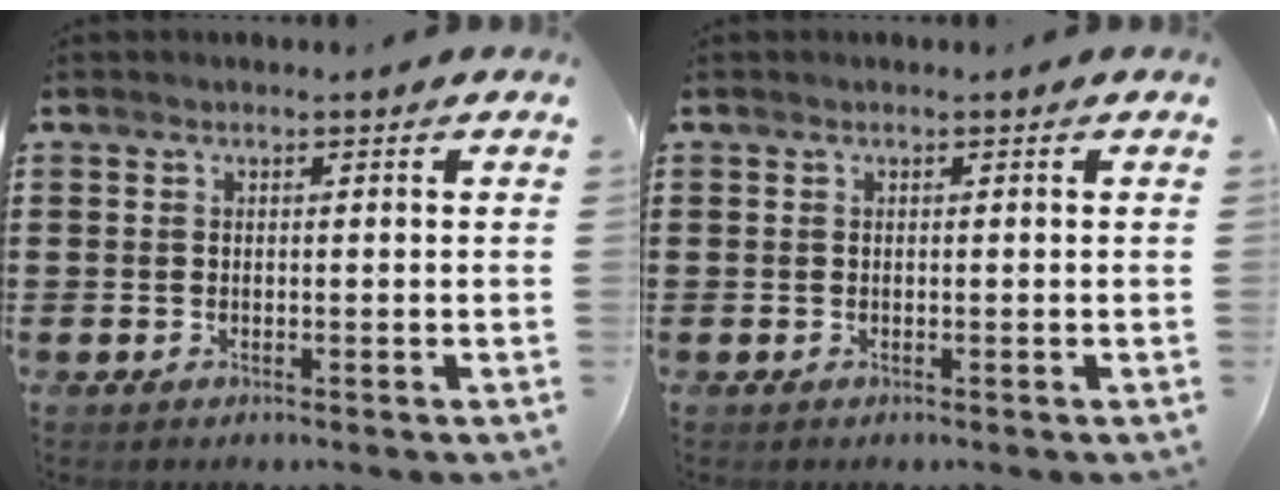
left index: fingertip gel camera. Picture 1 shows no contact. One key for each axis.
{"total": 0.0}